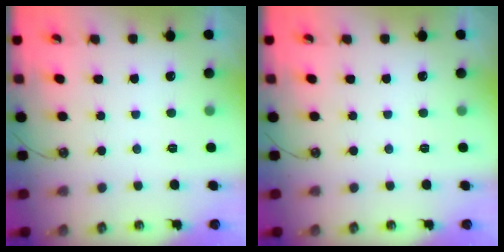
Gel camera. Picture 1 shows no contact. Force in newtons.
{"total": 0.0}